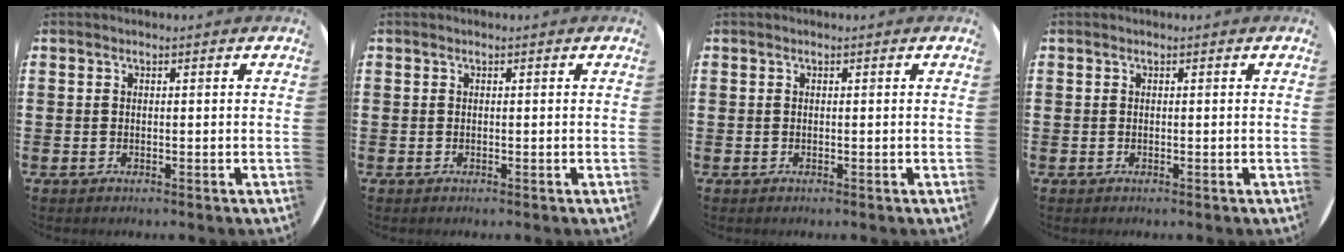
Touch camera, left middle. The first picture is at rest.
{"total": 0.0}
{"total": 0.0}
{"total": 0.0}